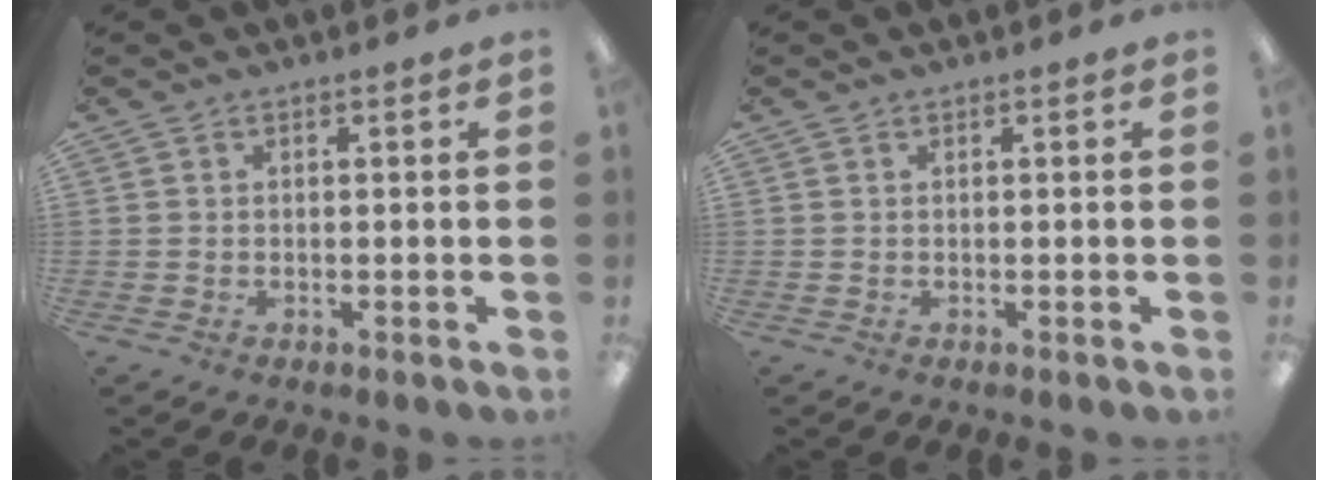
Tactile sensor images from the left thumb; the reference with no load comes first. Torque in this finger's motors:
{"motor_torque": [-0.01, 0.01, 0.00, 0.00, 0.00]}